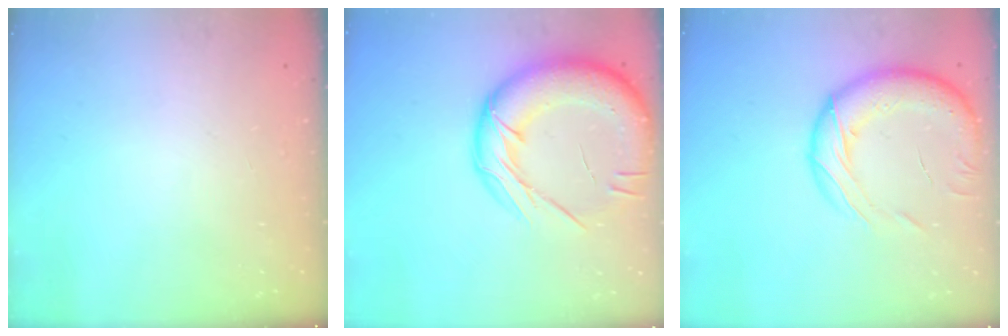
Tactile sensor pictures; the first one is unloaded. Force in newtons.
{"total": 24.5, "press": 24.0, "slide": 4.6}
{"total": 19.1, "press": 18.6, "slide": 4.3}